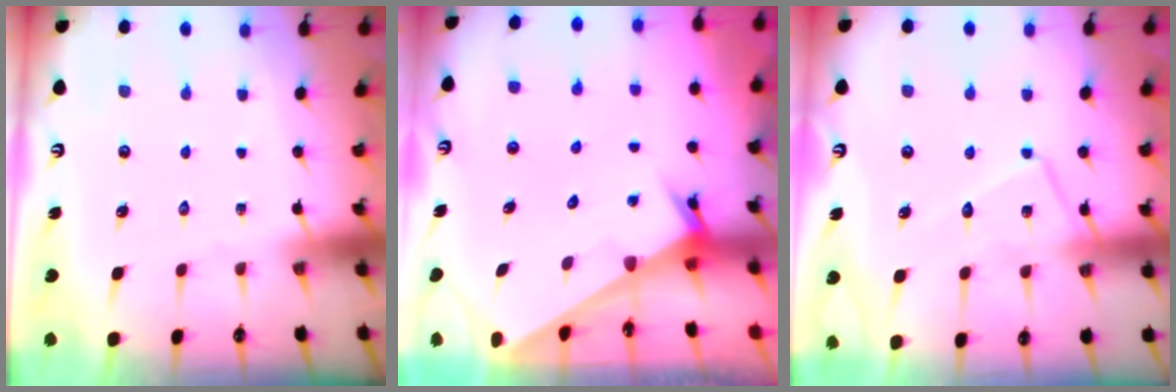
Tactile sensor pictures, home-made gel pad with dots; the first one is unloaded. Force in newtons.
{"total": 2.5, "press": 2.5, "slide": 0.1}
{"total": 11.2, "press": 11.2, "slide": 0.8}